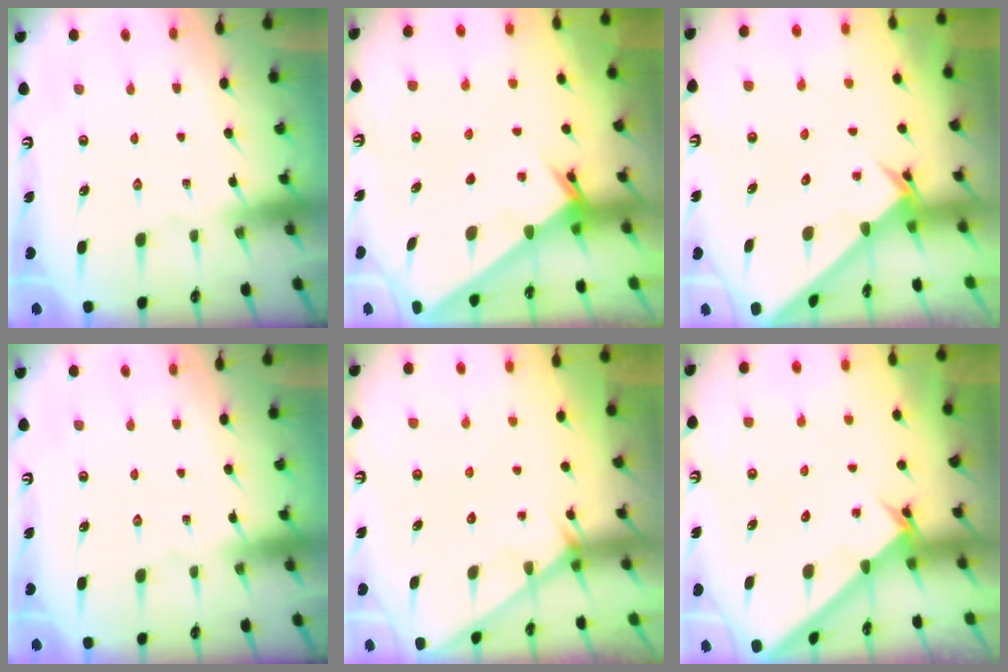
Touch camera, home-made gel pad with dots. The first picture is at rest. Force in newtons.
{"total": 2.2, "press": 2.2, "slide": 0.2}
{"total": 2.5, "press": 2.5, "slide": 0.2}
{"total": 0.0}
{"total": 2.1, "press": 2.1, "slide": 0.2}
{"total": 2.2, "press": 2.2, "slide": 0.2}